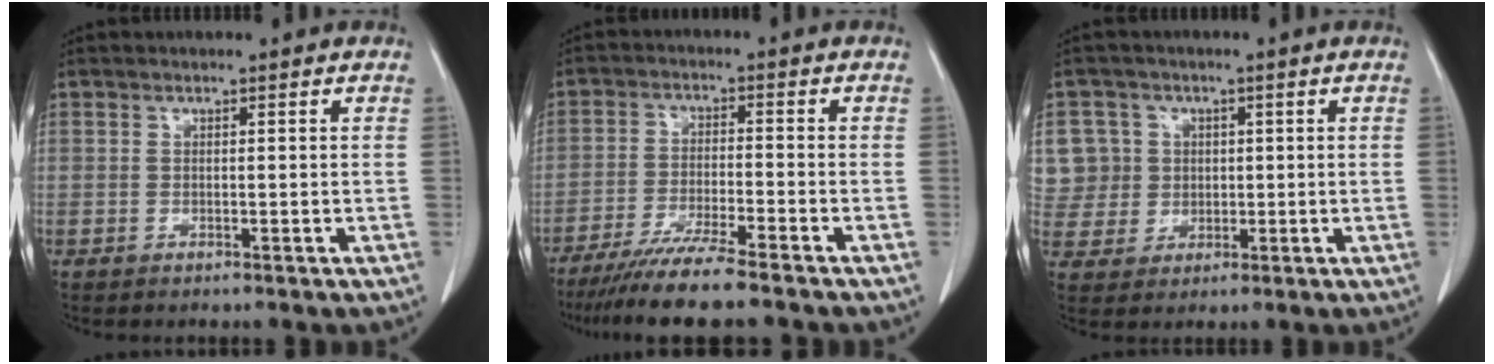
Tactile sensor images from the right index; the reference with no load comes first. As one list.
[{"total": 9.5, "force": [-7.8, -0.7, 5.4], "torque": [-0.082, -0.030, -0.133]}, {"total": 8.0, "force": [1.8, 7.8, 0.4], "torque": [-0.010, 0.029, 0.047]}]